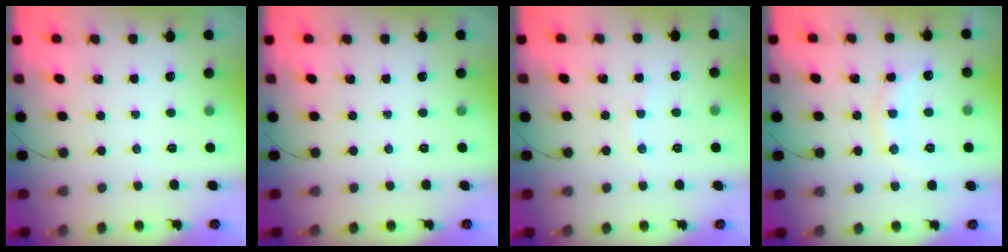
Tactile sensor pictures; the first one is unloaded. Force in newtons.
{"total": 0.0}
{"total": 2.6, "press": 2.5, "slide": 0.8}
{"total": 10.2, "press": 10.2, "slide": 0.4}